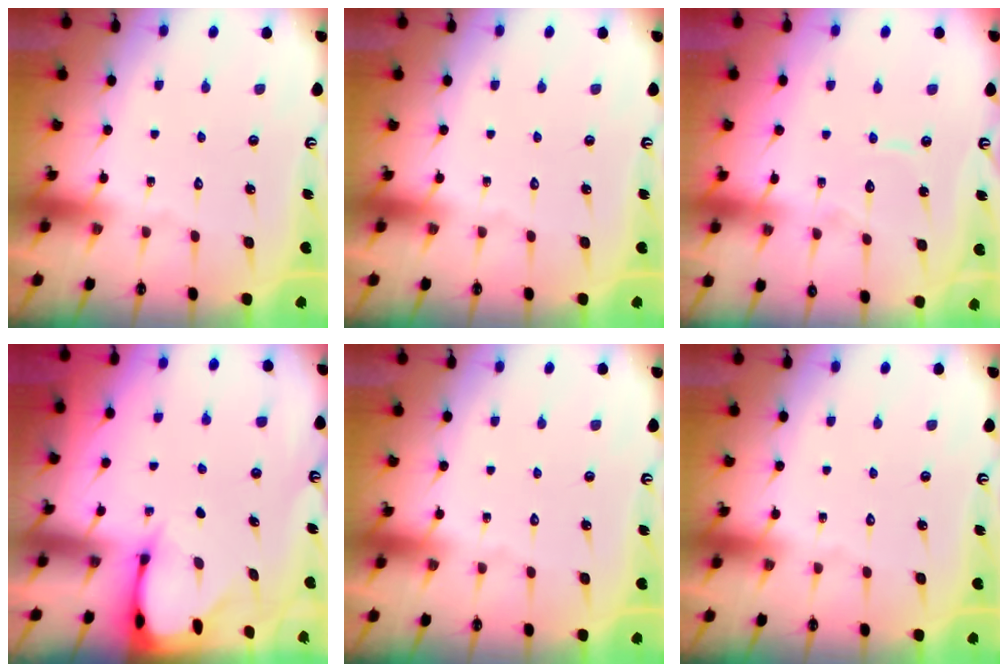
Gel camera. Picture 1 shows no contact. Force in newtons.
{"total": 0.0}
{"total": 5.4, "press": 5.4, "slide": 0.4}
{"total": 2.7, "press": 2.7, "slide": 0.4}
{"total": 0.0}
{"total": 0.0}